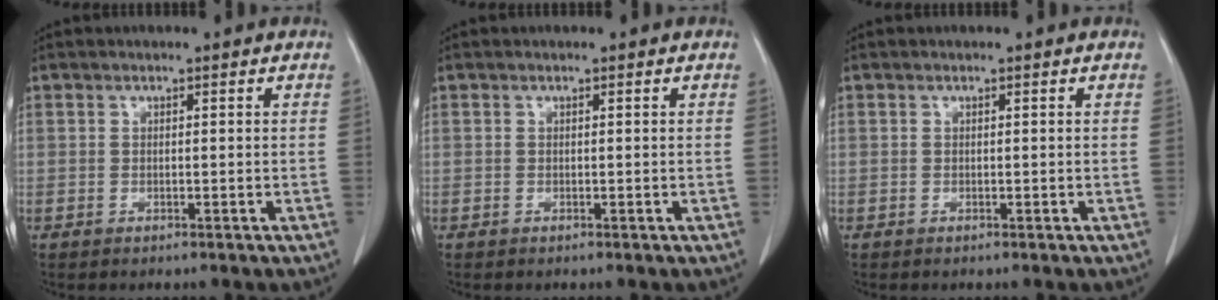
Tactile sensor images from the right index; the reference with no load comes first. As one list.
[{"total": 0.0}, {"total": 0.0}]